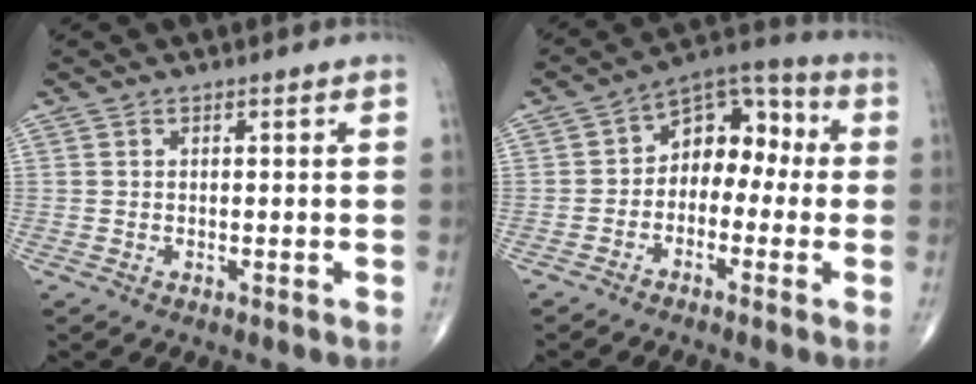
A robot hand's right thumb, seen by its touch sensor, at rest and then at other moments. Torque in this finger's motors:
{"motor_torque": [-0.40, 0.09, 0.26, -0.47, 0.11]}